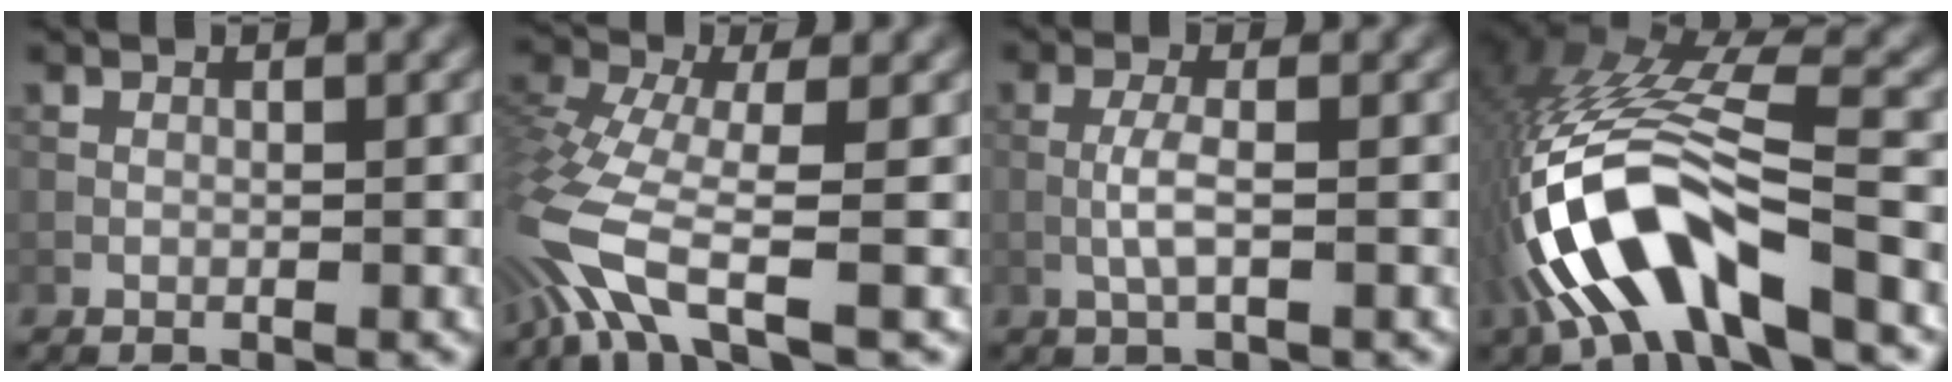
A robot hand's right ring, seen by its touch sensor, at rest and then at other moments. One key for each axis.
{"total": 8.4, "fx": -4.5, "fy": 2.7, "fz": 6.6, "tx": -0.157, "ty": -0.004, "tz": -0.099}
{"total": 2.0, "fx": -0.5, "fy": 0.3, "fz": 1.9, "tx": -0.041, "ty": 0.004, "tz": -0.014}
{"total": 12.3, "fx": -5.4, "fy": 4.3, "fz": 10.2, "tx": -0.214, "ty": 0.005, "tz": -0.096}